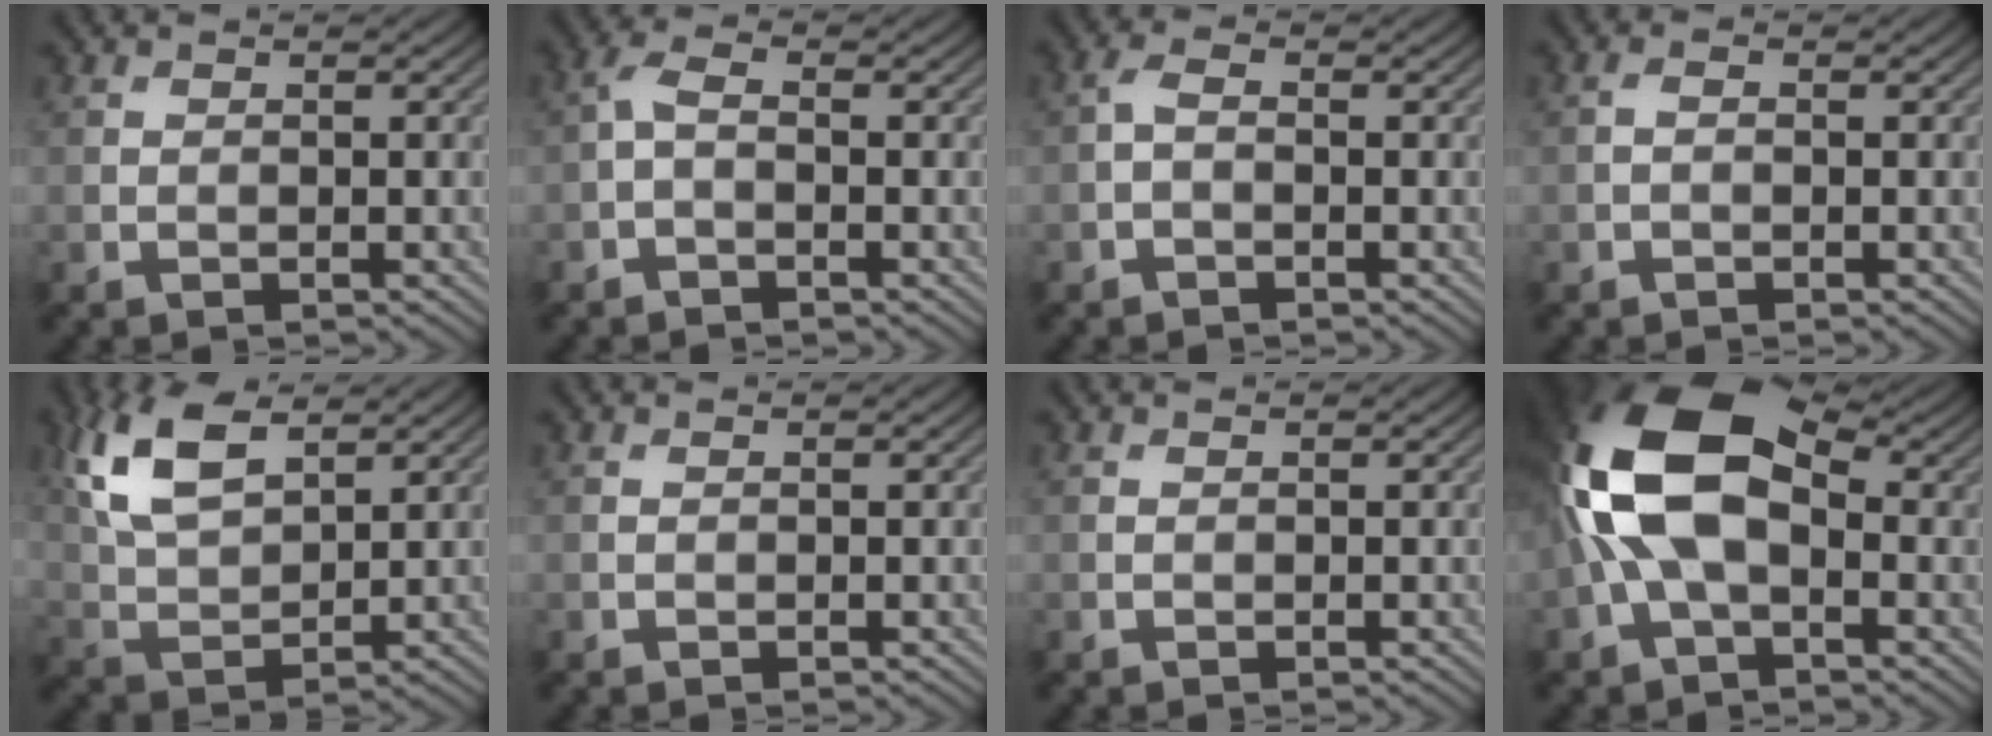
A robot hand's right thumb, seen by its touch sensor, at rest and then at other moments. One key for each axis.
{"total": 2.4, "fx": -0.6, "fy": 1.1, "fz": 2.1, "tx": -0.048, "ty": 0.007, "tz": -0.020}
{"total": 1.8, "fx": -0.5, "fy": 0.8, "fz": 1.5, "tx": -0.035, "ty": 0.005, "tz": -0.015}
{"total": 0.9, "fx": -0.2, "fy": 0.4, "fz": 0.8, "tx": -0.018, "ty": 0.001, "tz": -0.006}
{"total": 9.9, "fx": 4.7, "fy": 4.9, "fz": 7.2, "tx": -0.181, "ty": 0.012, "tz": 0.097}
{"total": 0.0}
{"total": 0.0}
{"total": 14.5, "fx": 0.9, "fy": 8.4, "fz": 11.7, "tx": -0.256, "ty": 0.019, "tz": 0.002}